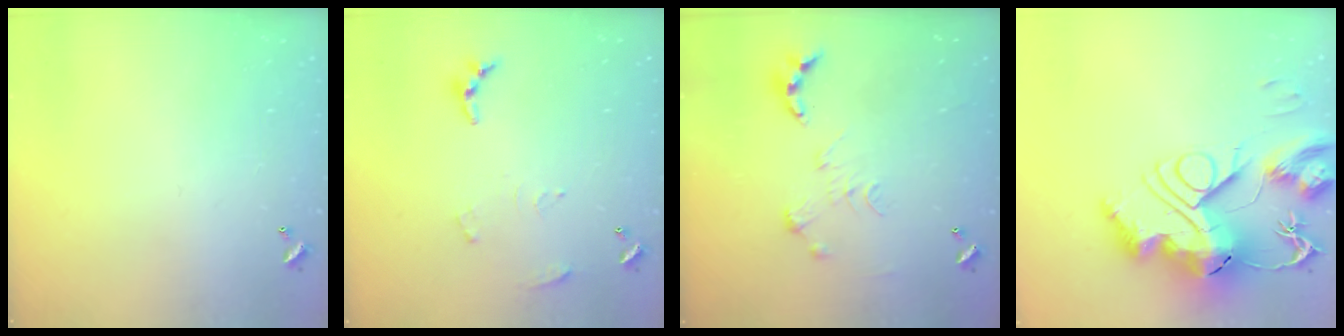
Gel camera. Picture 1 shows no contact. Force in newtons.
{"total": 6.2, "press": 6.2, "slide": 0.5}
{"total": 0.0}
{"total": 0.7, "press": 0.7, "slide": 0.0}